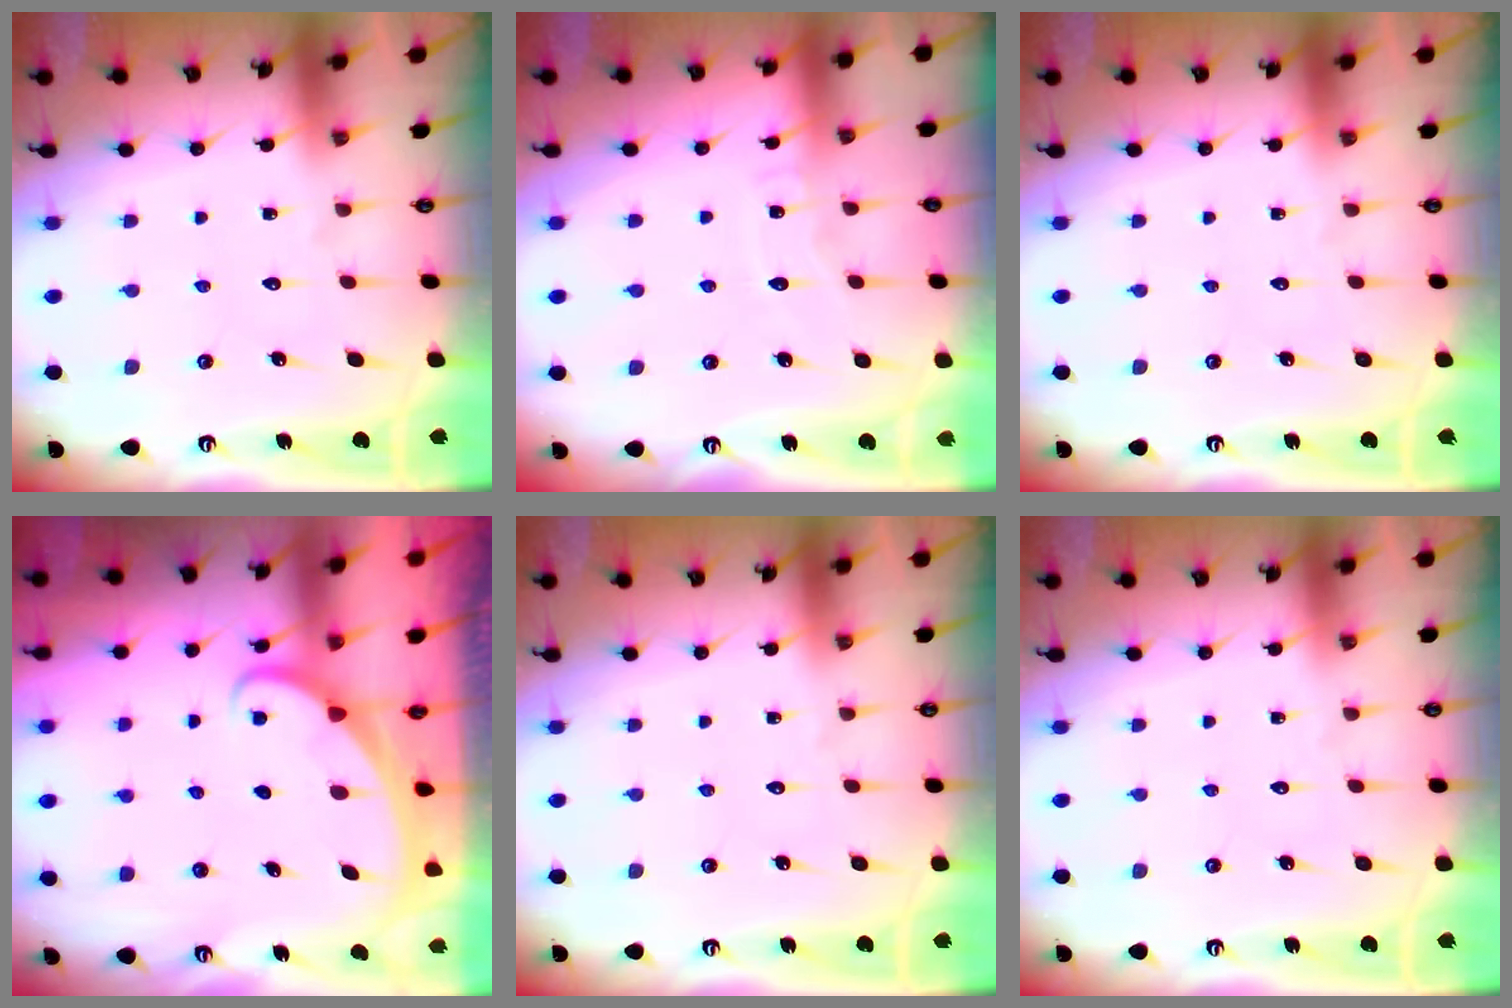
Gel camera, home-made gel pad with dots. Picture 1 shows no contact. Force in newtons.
{"total": 4.0, "press": 4.0, "slide": 0.5}
{"total": 0.0}
{"total": 1.8, "press": 1.8, "slide": 0.1}
{"total": 0.0}
{"total": 0.0}